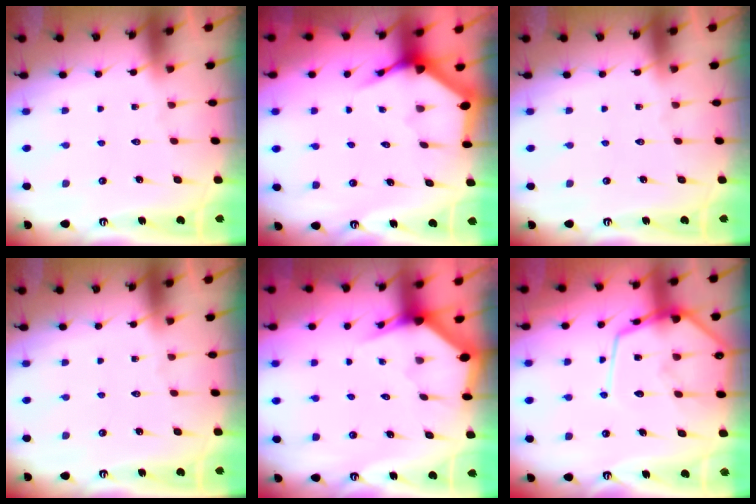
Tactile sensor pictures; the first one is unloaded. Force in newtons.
{"total": 3.8, "press": 3.8, "slide": 0.4}
{"total": 0.0}
{"total": 0.0}
{"total": 2.8, "press": 2.8, "slide": 0.0}
{"total": 14.1, "press": 14.1, "slide": 1.2}